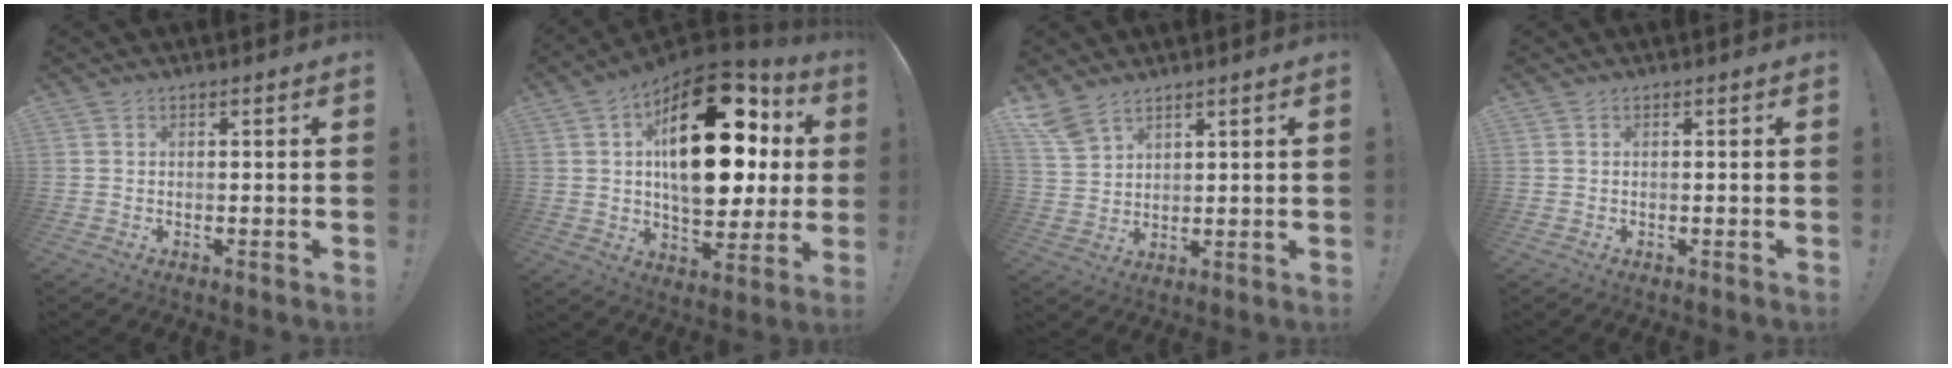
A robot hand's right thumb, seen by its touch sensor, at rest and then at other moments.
{"total": 29.5, "force": [6.5, 15.9, 23.9], "torque": [-0.352, -0.020, 0.116]}
{"total": 6.5, "force": [5.5, 2.7, 2.1], "torque": [-0.051, -0.025, 0.110]}
{"total": 0.0}